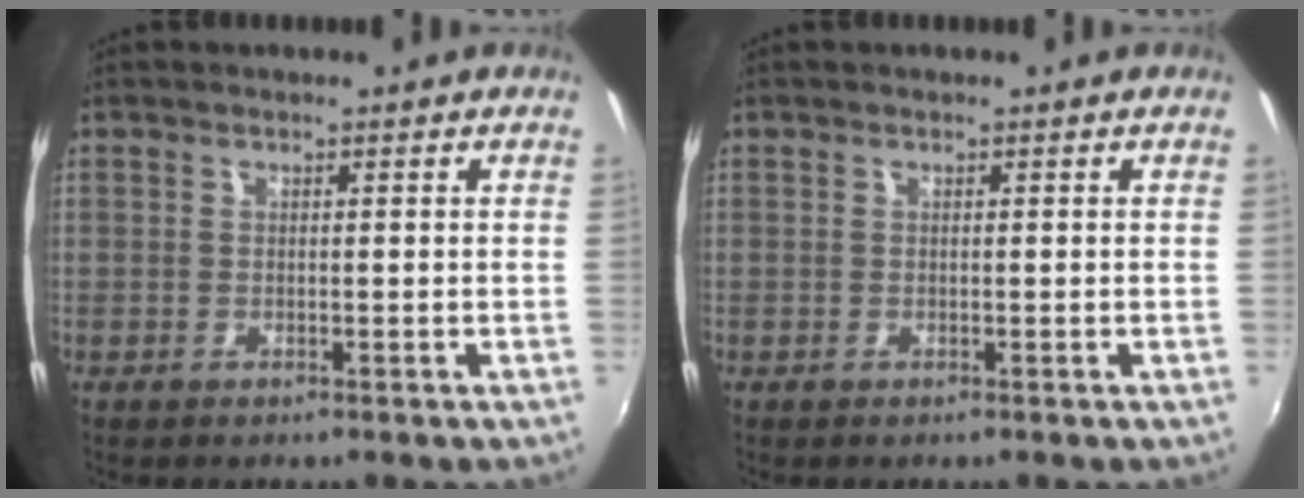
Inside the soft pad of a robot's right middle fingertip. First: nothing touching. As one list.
[{"total": 0.0}]